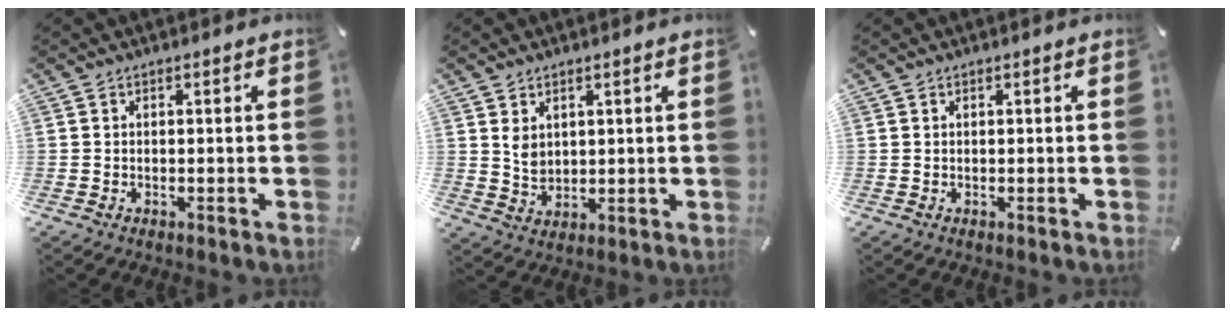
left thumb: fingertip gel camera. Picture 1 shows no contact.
{"total": 4.1, "force": [1.8, 3.2, 1.9], "torque": [-0.041, -0.007, 0.030]}
{"total": 0.0}